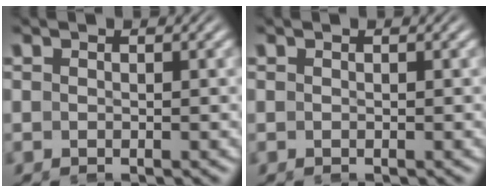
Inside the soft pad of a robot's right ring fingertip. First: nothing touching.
{"total": 0.0}